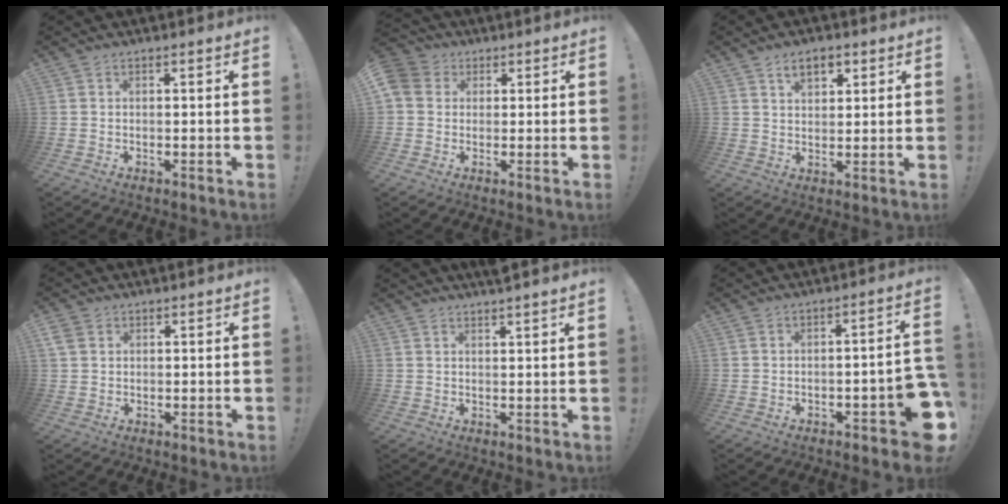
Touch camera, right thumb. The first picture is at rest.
{"total": 6.1, "force": [1.4, 5.5, 2.2], "torque": [-0.043, -0.001, 0.027]}
{"total": 5.7, "force": [3.0, 3.4, 3.6], "torque": [-0.056, -0.002, 0.053]}
{"total": 4.1, "force": [1.8, 3.4, 1.5], "torque": [-0.027, -0.001, 0.037]}
{"total": 2.6, "force": [2.2, -0.7, 1.1], "torque": [-0.012, -0.016, 0.036]}
{"total": 7.4, "force": [-3.5, 1.9, 6.3], "torque": [-0.083, 0.014, -0.054]}